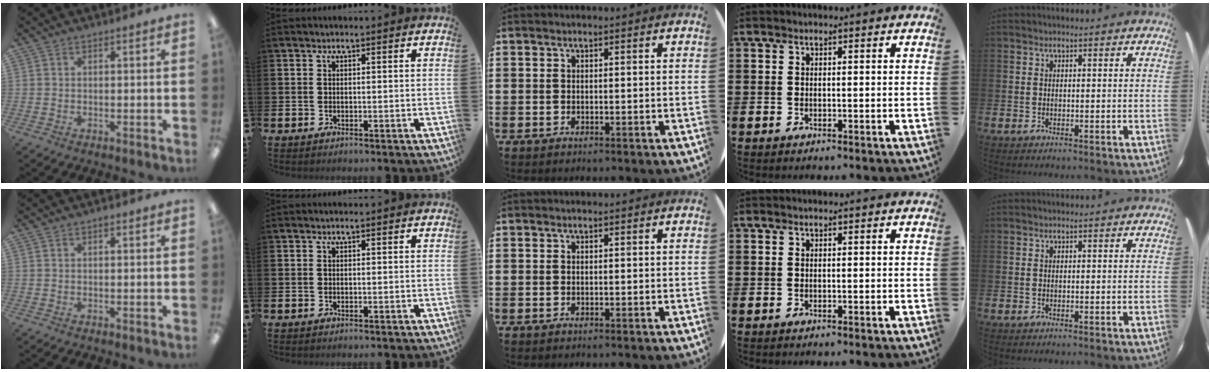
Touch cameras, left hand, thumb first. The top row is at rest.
{"thumb": {"total": 0.7, "force": [0.5, 0.2, 0.5], "torque": [-0.003, 0.001, 0.006]}}